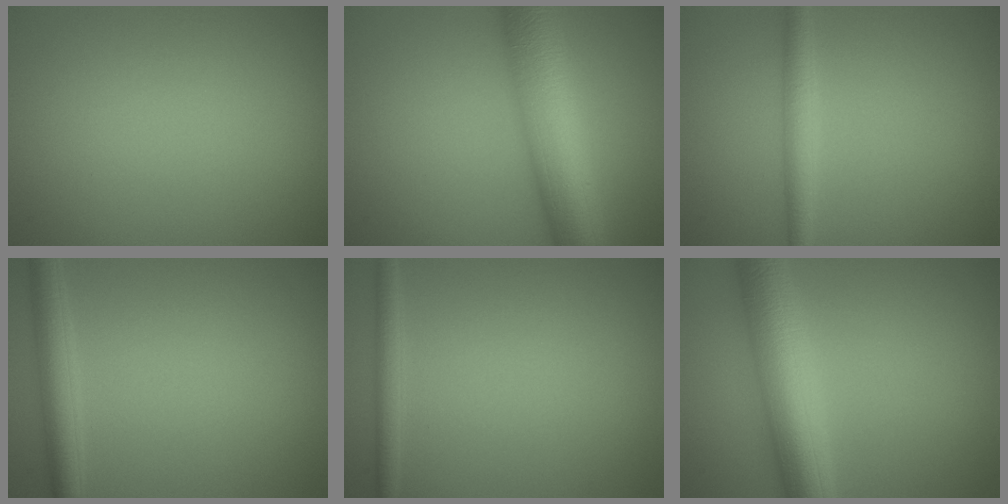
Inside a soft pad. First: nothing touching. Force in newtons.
{"total": 9.3, "press": 9.3, "slide": 0.3}
{"total": 2.3, "press": 2.3, "slide": 0.0}
{"total": 3.0, "press": 3.0, "slide": 0.2}
{"total": 1.6, "press": 1.6, "slide": 0.1}
{"total": 7.1, "press": 7.1, "slide": 0.0}